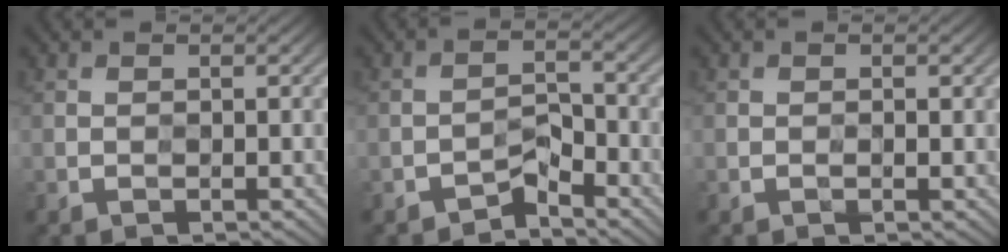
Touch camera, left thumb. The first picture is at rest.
{"total": 2.7, "force": [-2.3, 0.9, 1.1], "torque": [-0.012, 0.012, -0.047]}
{"total": 0.0}